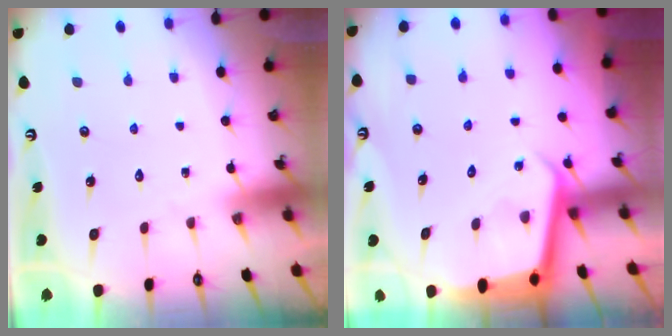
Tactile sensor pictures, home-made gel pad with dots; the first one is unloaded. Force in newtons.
{"total": 3.5, "press": 3.5, "slide": 0.2}